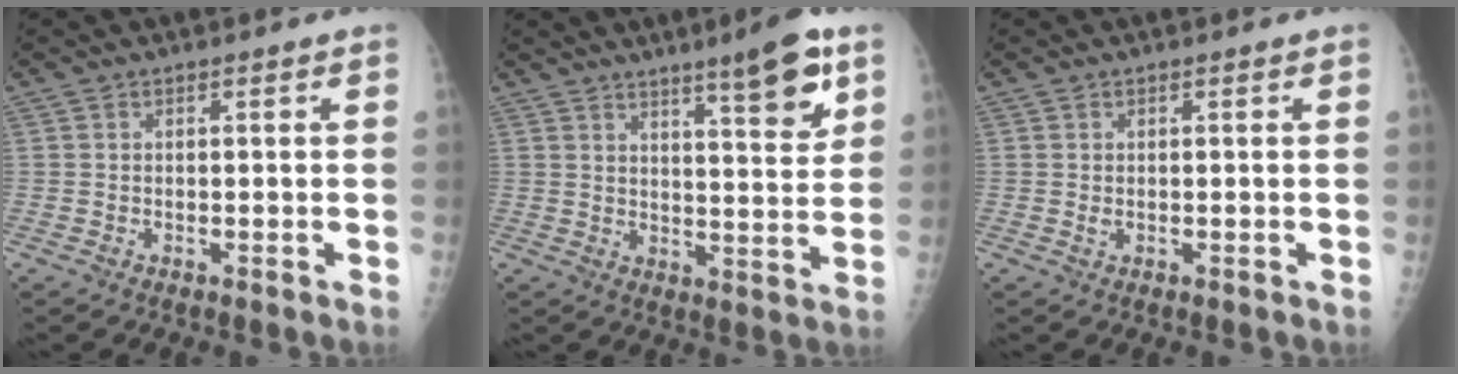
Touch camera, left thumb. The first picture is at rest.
{"total": 10.7, "force": [6.4, 1.8, 8.3], "torque": [-0.105, -0.038, 0.091]}
{"total": 0.6, "force": [0.0, 0.4, 0.5], "torque": [-0.006, 0.002, 0.002]}